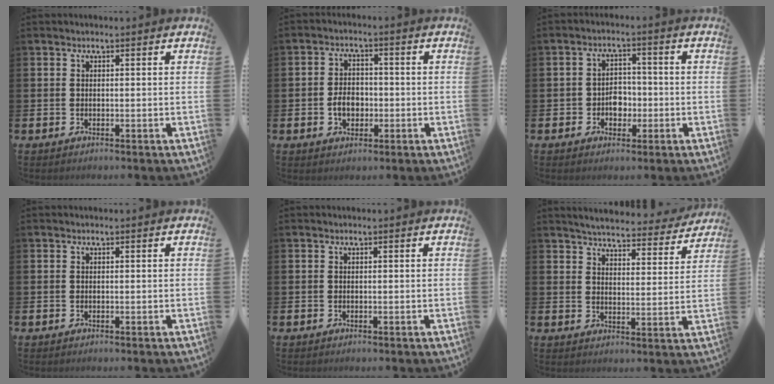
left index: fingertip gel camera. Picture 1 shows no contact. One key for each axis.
{"total": 3.9, "fx": -1.0, "fy": 2.9, "fz": 2.5, "tx": -0.026, "ty": -0.003, "tz": -0.026}
{"total": 3.4, "fx": -1.0, "fy": 2.8, "fz": 1.6, "tx": -0.022, "ty": 0.001, "tz": -0.027}
{"total": 0.0}
{"total": 0.0}
{"total": 4.9, "fx": 4.8, "fy": 0.5, "fz": 1.0, "tx": -0.023, "ty": -0.040, "tz": 0.076}